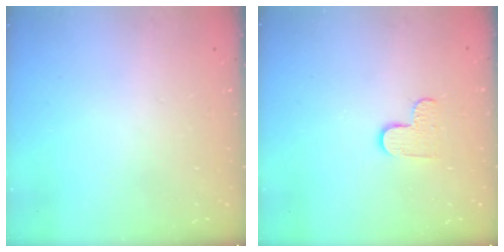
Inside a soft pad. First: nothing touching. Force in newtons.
{"total": 5.9, "press": 5.8, "slide": 0.6}